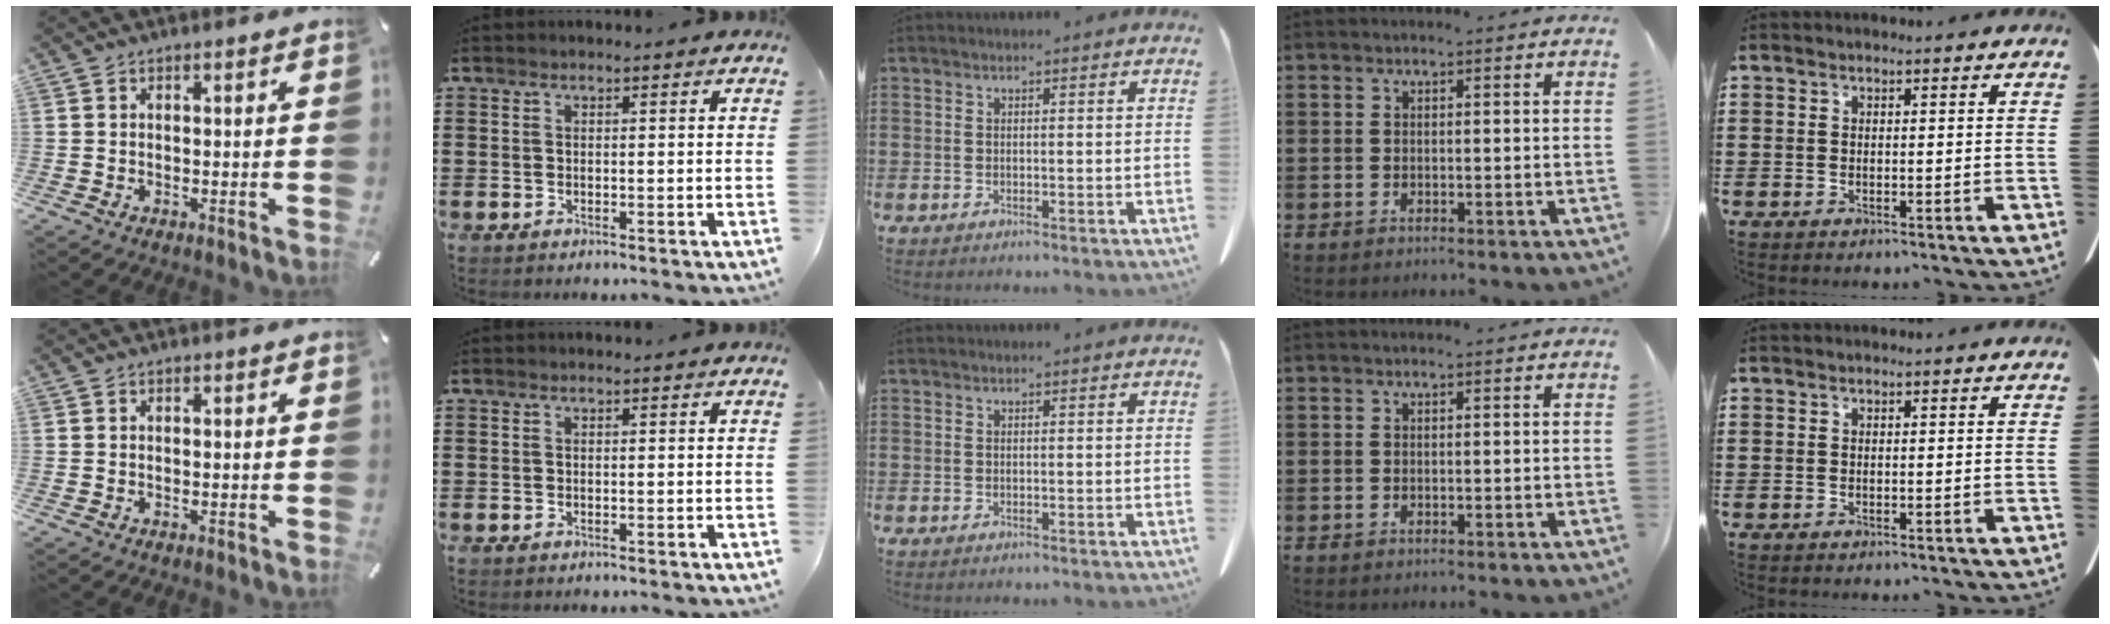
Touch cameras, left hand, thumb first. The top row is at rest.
{}